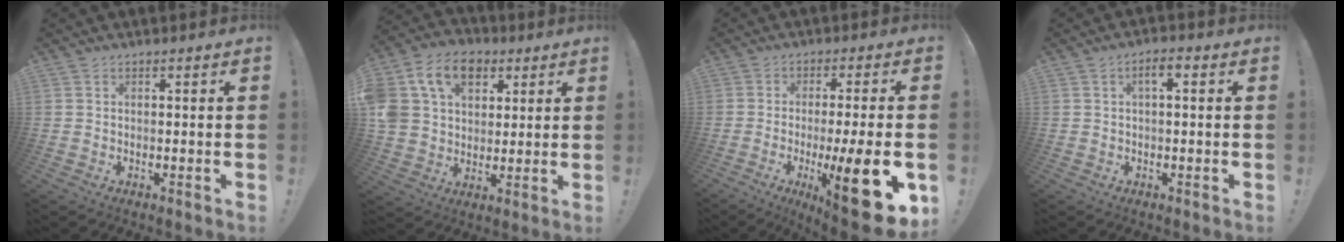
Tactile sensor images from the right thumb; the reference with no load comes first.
{"total": 17.3, "force": [7.4, 12.5, 9.4], "torque": [-0.162, -0.019, 0.144]}
{"total": 18.3, "force": [-6.0, 2.5, 17.2], "torque": [-0.256, 0.016, -0.081]}
{"total": 3.2, "force": [0.3, 0.8, 3.1], "torque": [-0.050, 0.003, 0.001]}